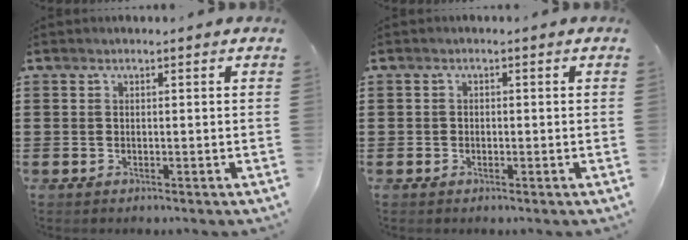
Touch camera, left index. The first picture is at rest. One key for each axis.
{"total": 0.7, "fx": -0.3, "fy": 0.6, "fz": 0.2, "tx": -0.006, "ty": 0.002, "tz": -0.006}